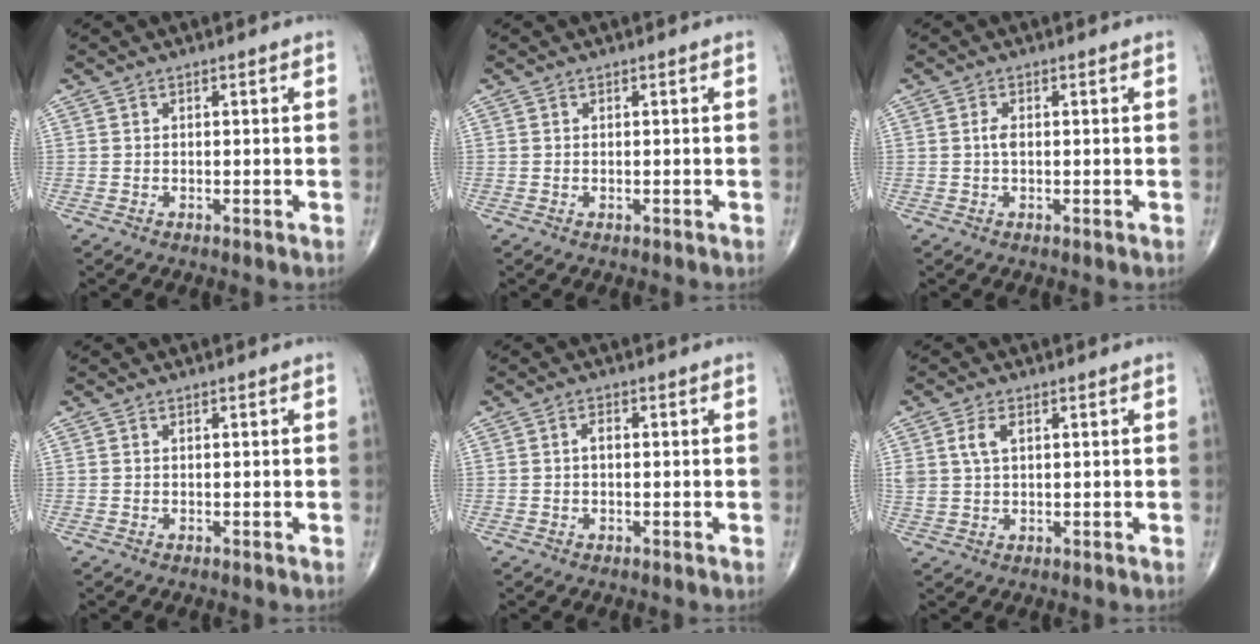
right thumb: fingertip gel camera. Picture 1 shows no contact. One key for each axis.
{"total": 0.0}
{"total": 1.5, "fx": 0.0, "fy": 0.7, "fz": 1.3, "tx": -0.025, "ty": 0.001, "tz": -0.001}
{"total": 0.0}
{"total": 1.6, "fx": 0.0, "fy": 0.9, "fz": 1.3, "tx": -0.019, "ty": 0.006, "tz": -0.004}
{"total": 4.2, "fx": 1.5, "fy": 2.4, "fz": 3.0, "tx": -0.065, "ty": 0.002, "tz": 0.032}